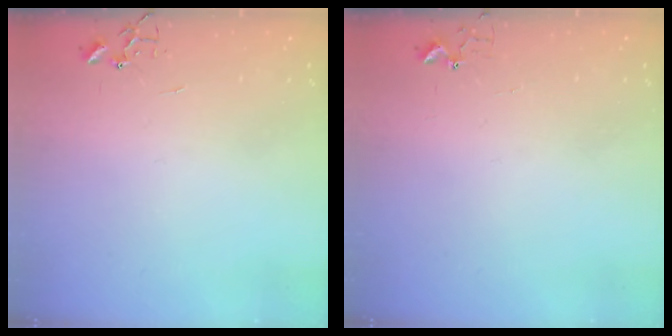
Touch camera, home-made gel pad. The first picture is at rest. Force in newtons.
{"total": 2.7, "press": 2.7, "slide": 0.3}